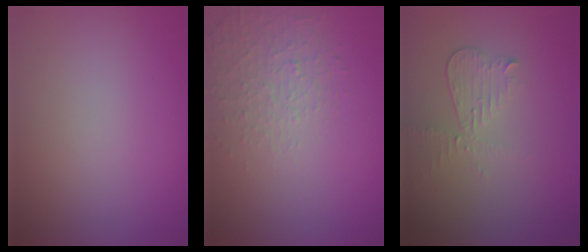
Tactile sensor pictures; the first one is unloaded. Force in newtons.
{"total": 1.5, "press": 0.8, "slide": 1.3}
{"total": 2.1, "press": 2.1, "slide": 0.4}